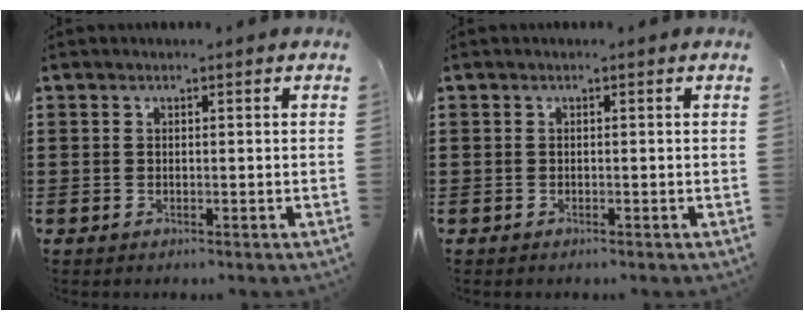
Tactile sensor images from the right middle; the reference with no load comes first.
{"total": 0.0}